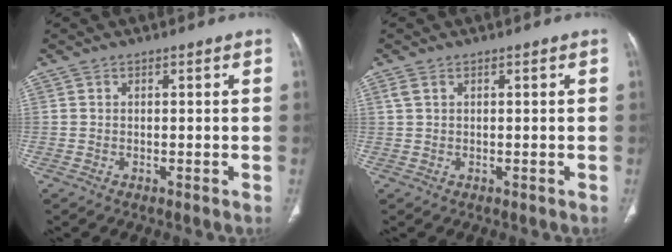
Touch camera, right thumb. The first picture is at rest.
{"total": 1.3, "force": [0.5, 0.8, 0.9], "torque": [-0.027, 0.011, 0.017]}